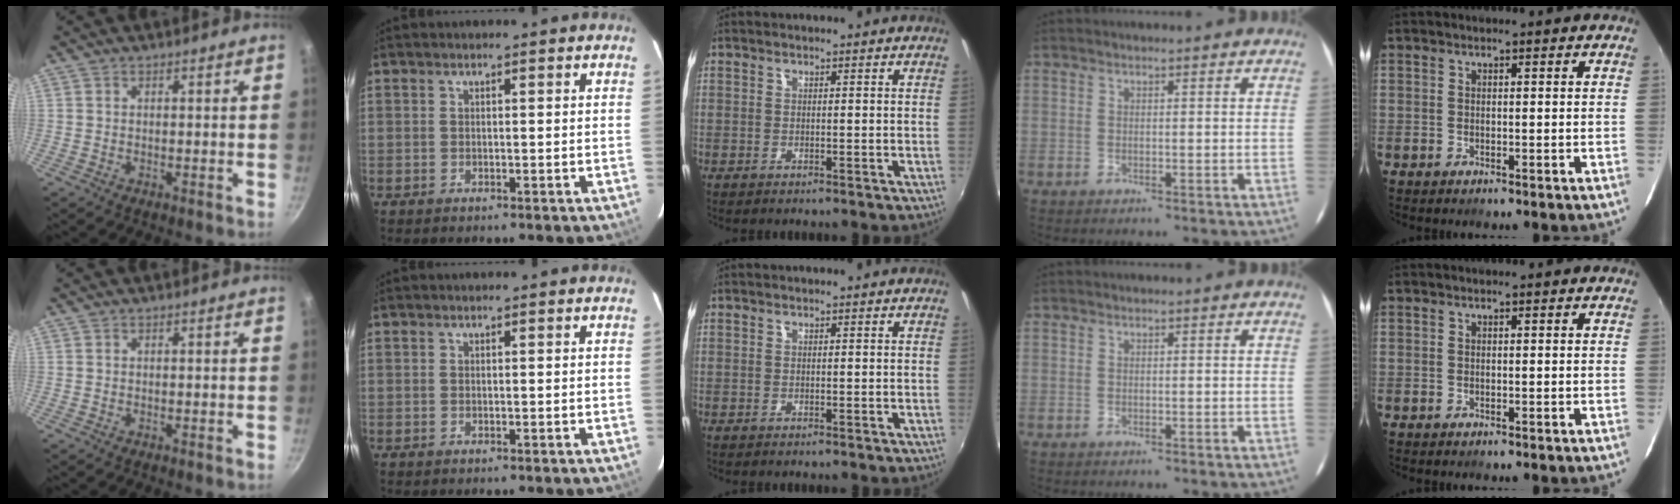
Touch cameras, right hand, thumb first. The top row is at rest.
{}